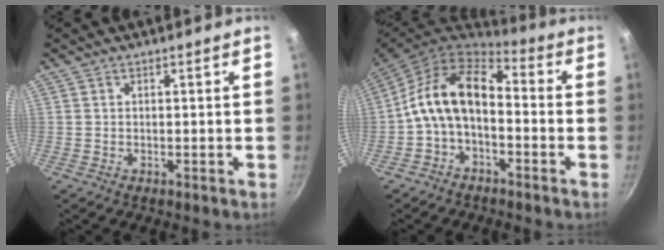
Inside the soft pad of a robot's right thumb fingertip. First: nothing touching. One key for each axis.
{"total": 12.7, "fx": -1.7, "fy": 7.9, "fz": 9.8, "tx": -0.170, "ty": 0.047, "tz": -0.047}